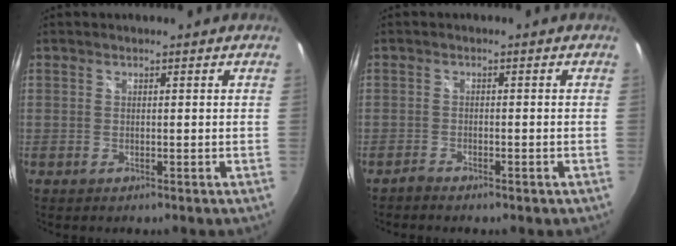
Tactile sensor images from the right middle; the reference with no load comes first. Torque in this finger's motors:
{"motor_torque": [-0.36, 0.11, -0.02, 0.00]}